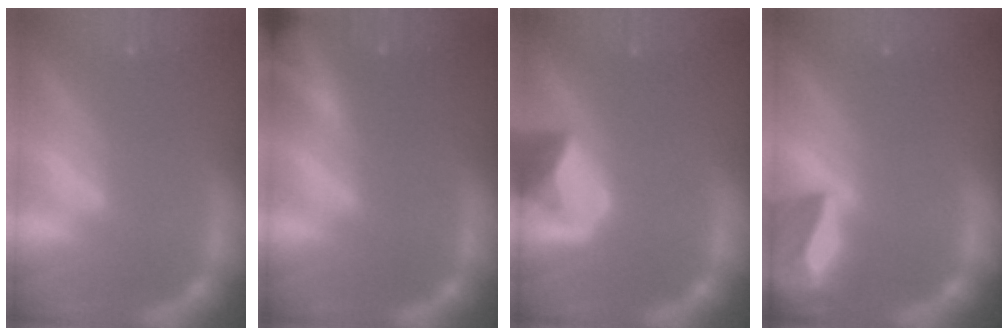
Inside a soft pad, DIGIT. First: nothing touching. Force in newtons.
{"total": 7.9}
{"total": 5.4}
{"total": 9.0}